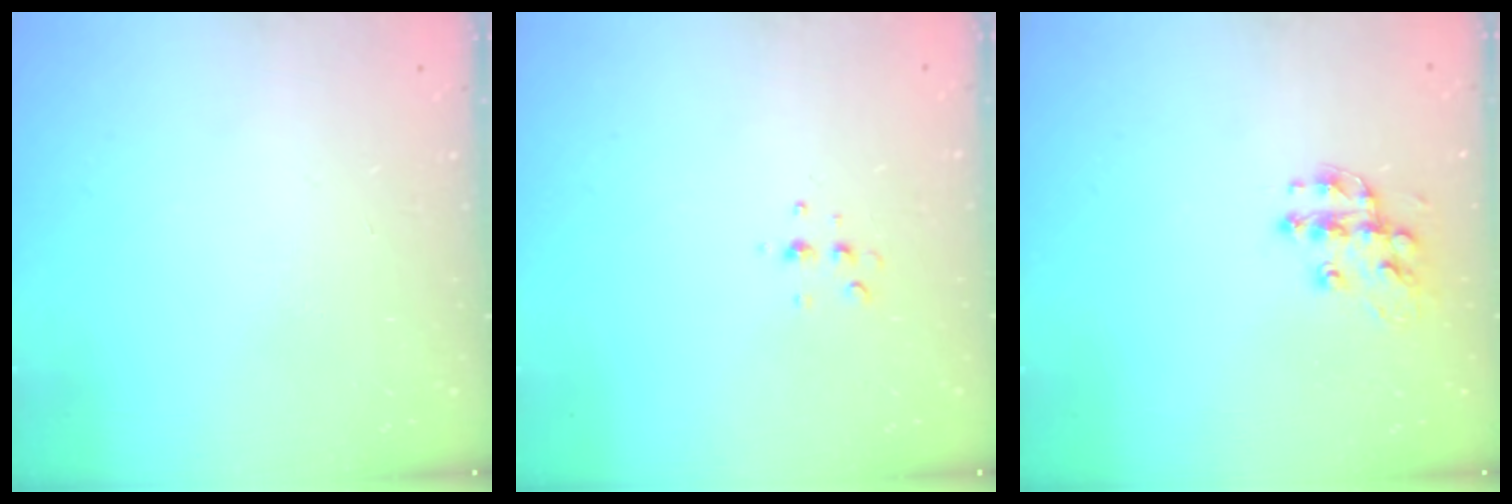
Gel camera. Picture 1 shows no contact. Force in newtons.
{"total": 4.7, "press": 4.6, "slide": 0.6}
{"total": 11.8, "press": 11.8, "slide": 0.6}